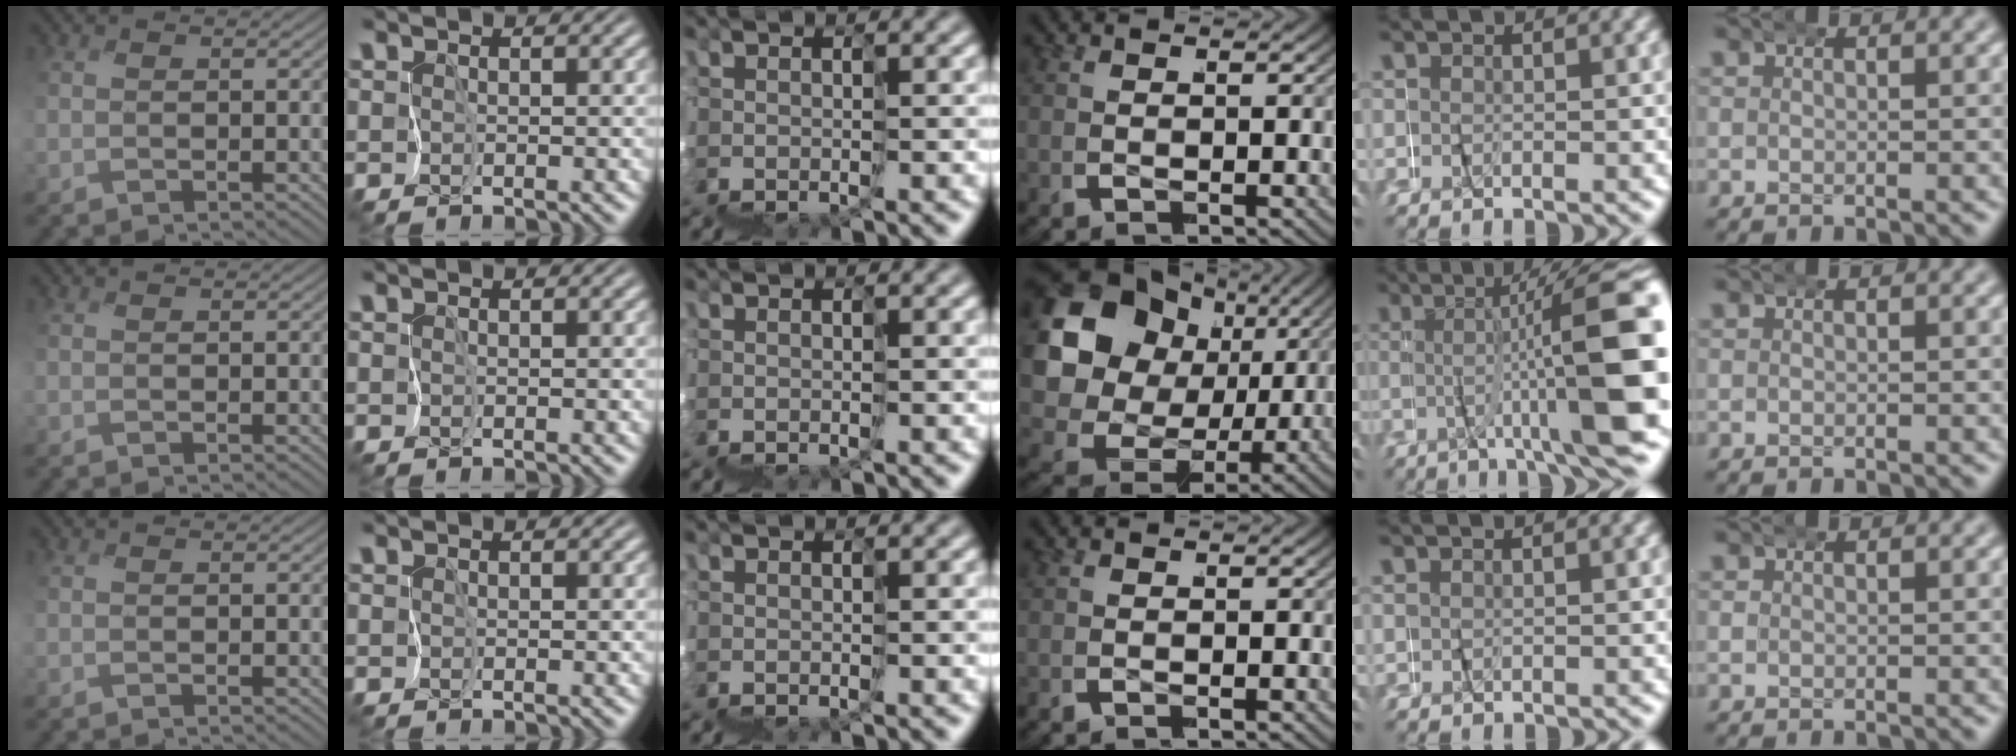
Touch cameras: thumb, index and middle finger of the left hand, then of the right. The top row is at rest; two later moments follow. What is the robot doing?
{"motion": "wrap", "object": "napkin"}